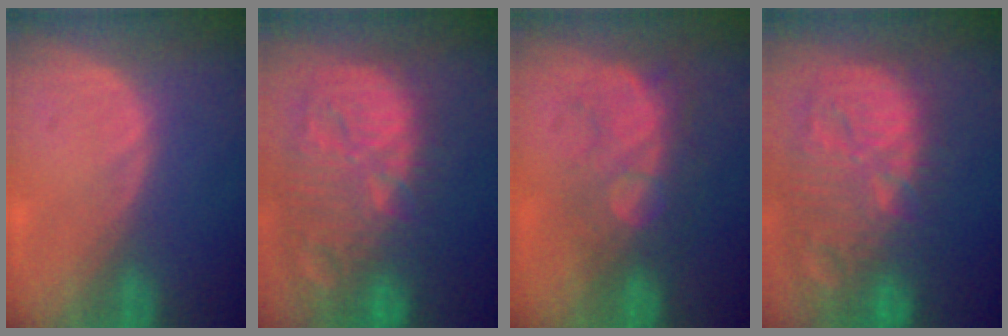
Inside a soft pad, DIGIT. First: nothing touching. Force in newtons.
{"total": 14.6, "press": 12.6, "slide": 7.3}
{"total": 8.7, "press": 7.6, "slide": 4.3}
{"total": 14.6, "press": 12.6, "slide": 7.3}